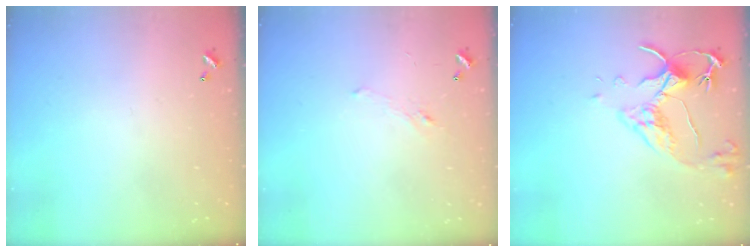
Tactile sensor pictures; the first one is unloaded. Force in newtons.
{"total": 1.1, "press": 0.9, "slide": 0.6}
{"total": 6.3, "press": 6.2, "slide": 1.2}